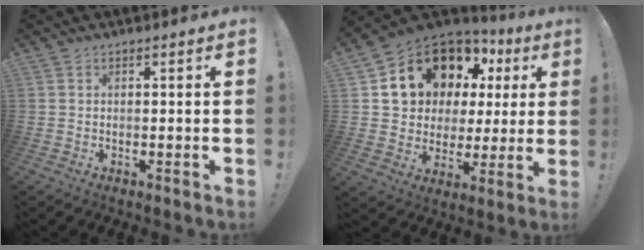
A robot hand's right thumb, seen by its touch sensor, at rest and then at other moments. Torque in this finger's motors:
{"motor_torque": [1.72, 2.93, 0.25, 0.03, 0.47]}